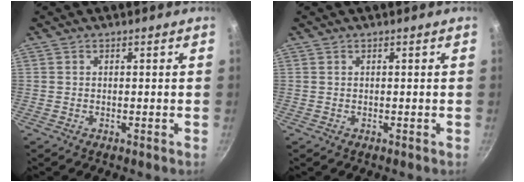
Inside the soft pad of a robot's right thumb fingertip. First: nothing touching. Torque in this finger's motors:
{"motor_torque": [0.00, -0.07, 0.42, -0.04, 0.00]}